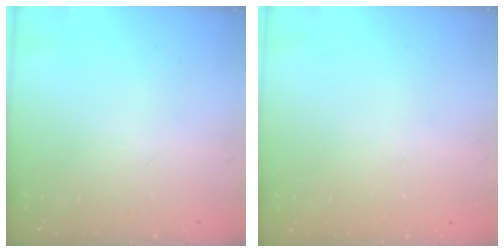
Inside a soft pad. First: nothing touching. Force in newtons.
{"total": 0.0}